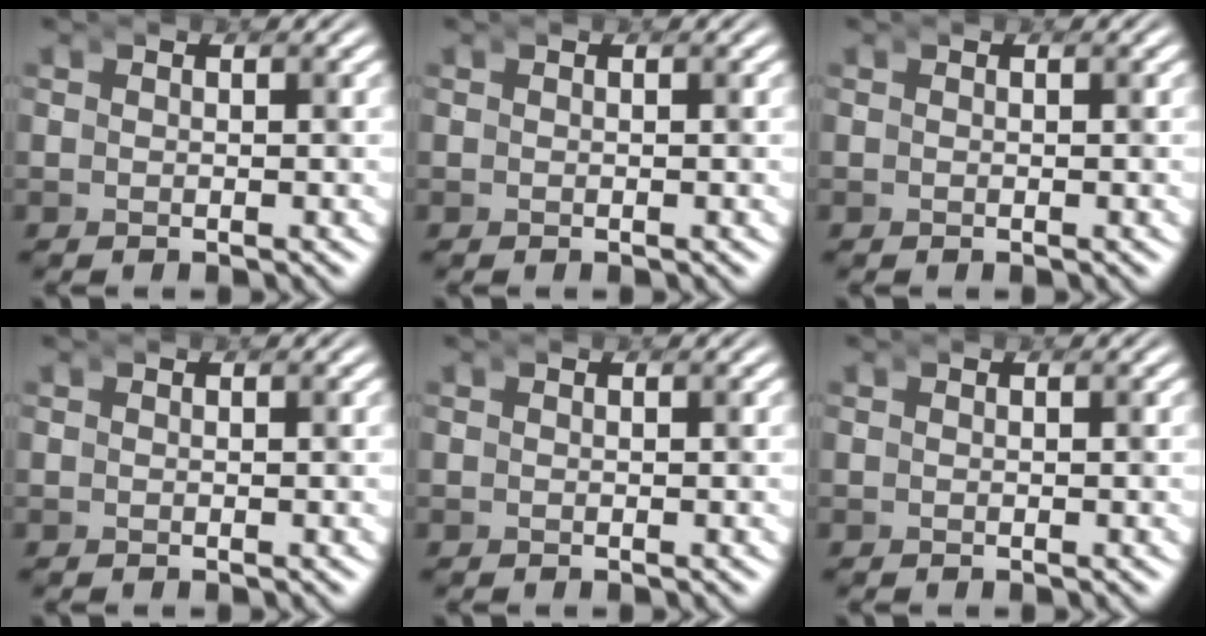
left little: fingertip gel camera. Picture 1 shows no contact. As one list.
[{"total": 0.0}, {"total": 0.0}, {"total": 0.0}, {"total": 0.0}, {"total": 0.0}]